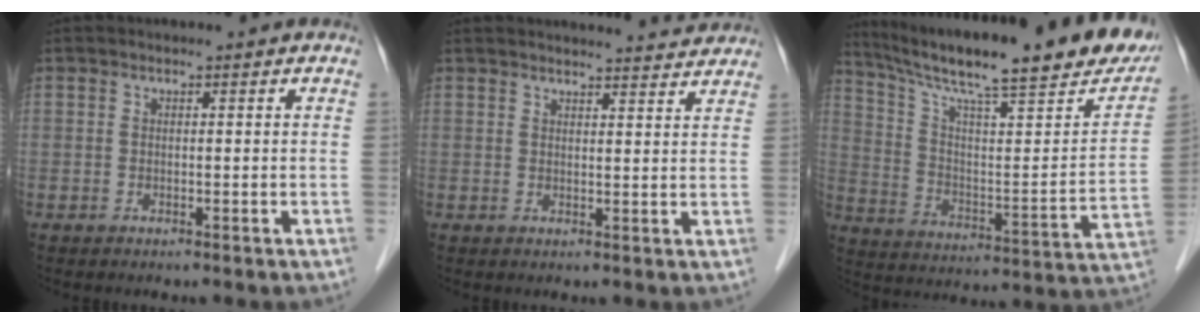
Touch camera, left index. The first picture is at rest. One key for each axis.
{"total": 9.7, "fx": 9.5, "fy": 0.7, "fz": 2.0, "tx": -0.017, "ty": 0.001, "tz": 0.100}
{"total": 28.3, "fx": 22.2, "fy": 3.3, "fz": 17.2, "tx": -0.275, "ty": -0.027, "tz": 0.313}